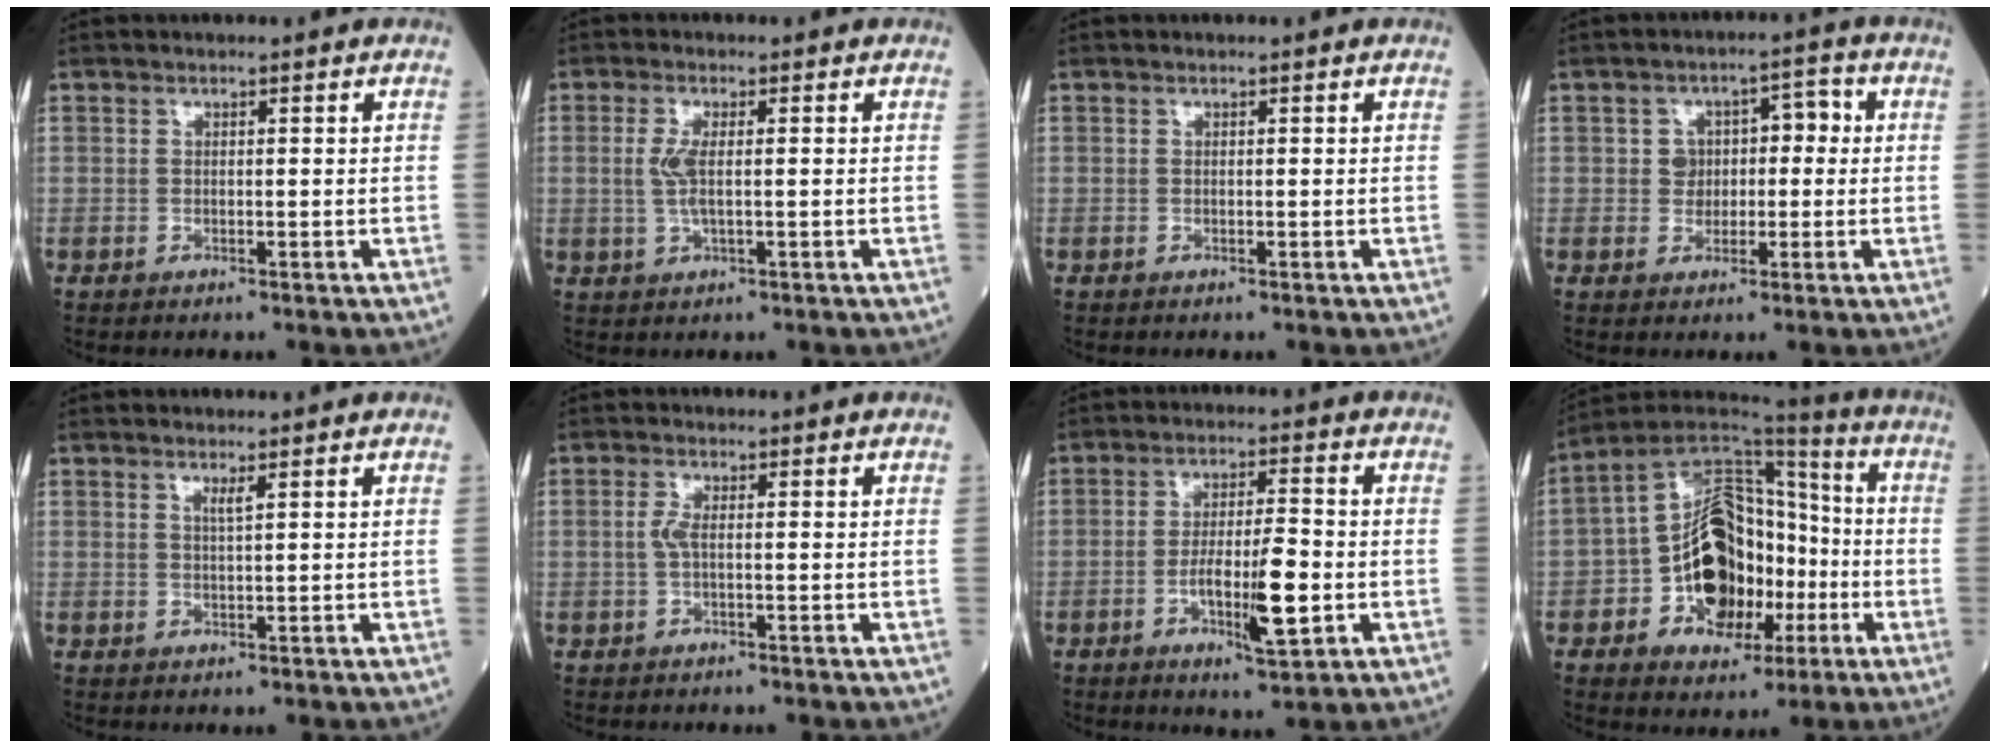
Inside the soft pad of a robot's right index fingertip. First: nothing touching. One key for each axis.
{"total": 3.2, "fx": 0.2, "fy": 0.7, "fz": 3.1, "tx": -0.070, "ty": -0.004, "tz": 0.002}
{"total": 0.0}
{"total": 5.0, "fx": 0.1, "fy": 4.1, "fz": 2.8, "tx": -0.034, "ty": 0.030, "tz": 0.002}
{"total": 1.2, "fx": 0.7, "fy": -0.2, "fz": 0.9, "tx": -0.020, "ty": -0.007, "tz": 0.013}
{"total": 1.9, "fx": -0.1, "fy": 0.4, "fz": 1.9, "tx": -0.045, "ty": 0.001, "tz": -0.003}
{"total": 8.5, "fx": -2.3, "fy": 1.2, "fz": 8.1, "tx": -0.137, "ty": -0.004, "tz": -0.040}
{"total": 16.7, "fx": -4.0, "fy": 10.7, "fz": 12.2, "tx": -0.218, "ty": 0.036, "tz": -0.060}